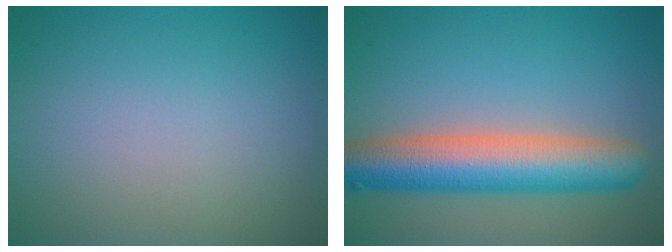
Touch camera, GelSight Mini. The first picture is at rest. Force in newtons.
{"total": 8.2, "press": 8.2, "slide": 0.4}